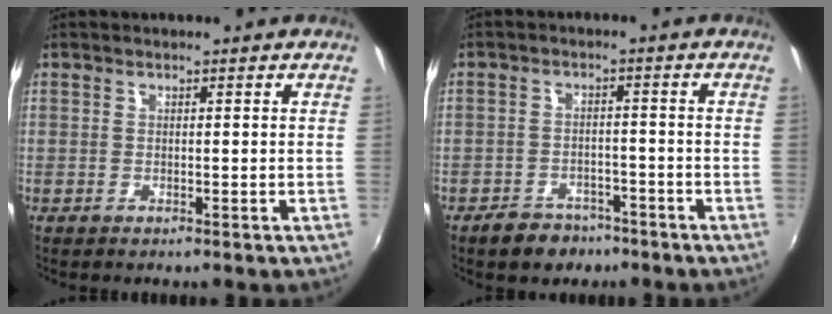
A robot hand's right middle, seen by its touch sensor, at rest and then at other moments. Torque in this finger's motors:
{"motor_torque": [0.47, -0.49, 0.22, 0.01]}